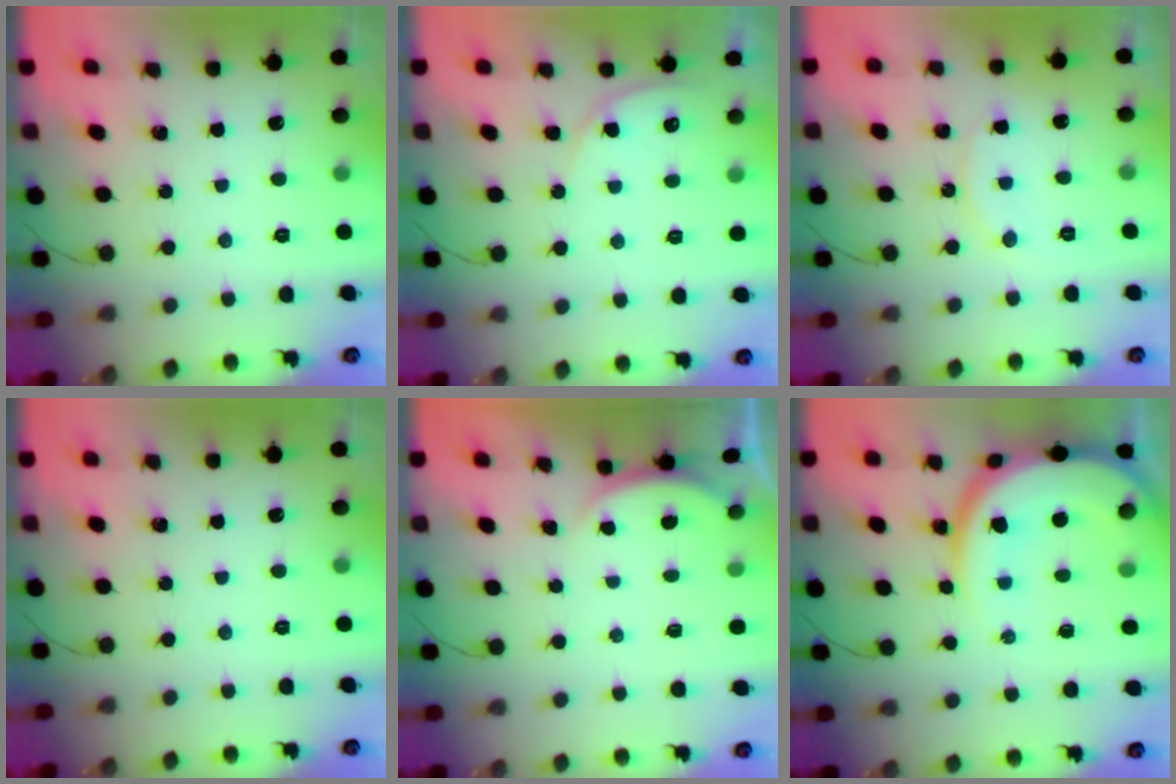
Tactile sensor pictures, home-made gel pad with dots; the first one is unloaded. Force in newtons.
{"total": 4.9, "press": 4.9, "slide": 0.4}
{"total": 7.7, "press": 7.7, "slide": 0.2}
{"total": 0.0}
{"total": 1.6, "press": 1.5, "slide": 0.6}
{"total": 15.2, "press": 15.2, "slide": 1.1}